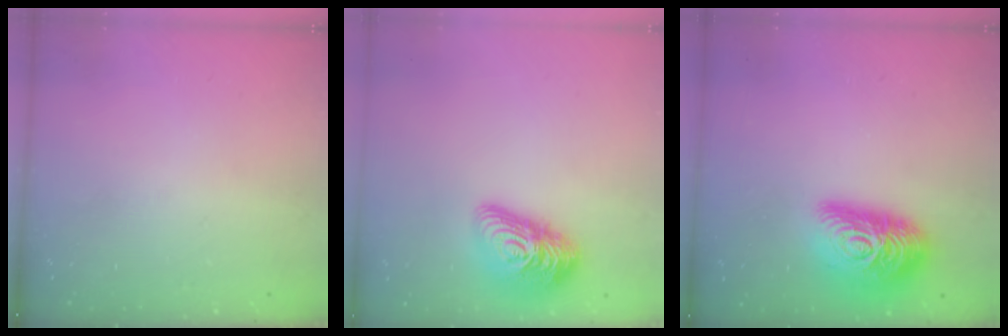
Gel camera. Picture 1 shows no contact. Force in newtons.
{"total": 16.3, "press": 16.3, "slide": 1.0}
{"total": 18.2, "press": 18.1, "slide": 1.1}